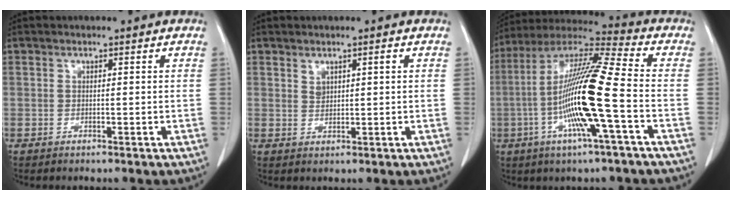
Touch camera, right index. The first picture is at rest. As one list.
[{"total": 1.9, "force": [1.0, 0.8, 1.4], "torque": [-0.025, 0.002, 0.022]}, {"total": 17.2, "force": [-3.7, 0.1, 16.8], "torque": [-0.331, -0.002, -0.082]}]